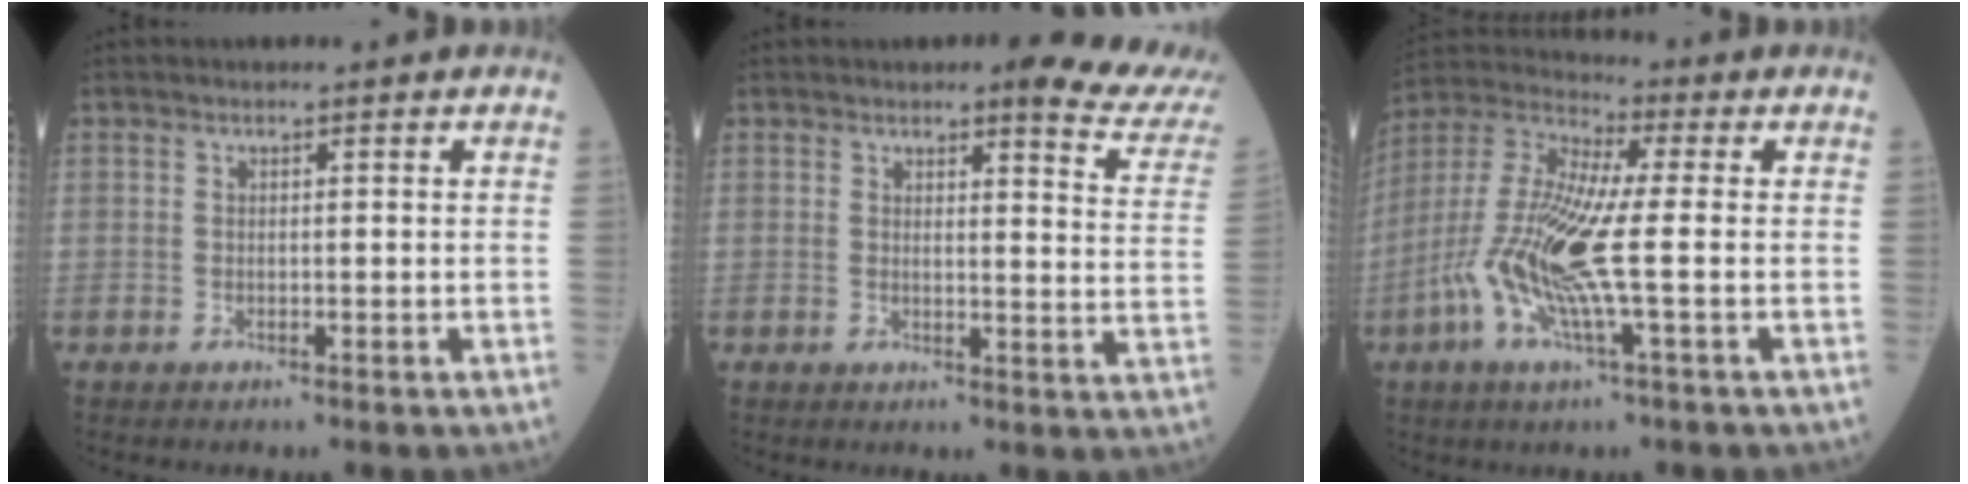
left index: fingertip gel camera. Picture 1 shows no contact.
{"total": 9.8, "force": [8.5, 0.7, 4.7], "torque": [-0.044, -0.051, 0.071]}
{"total": 13.4, "force": [-2.3, 1.4, 13.2], "torque": [-0.288, 0.008, -0.049]}